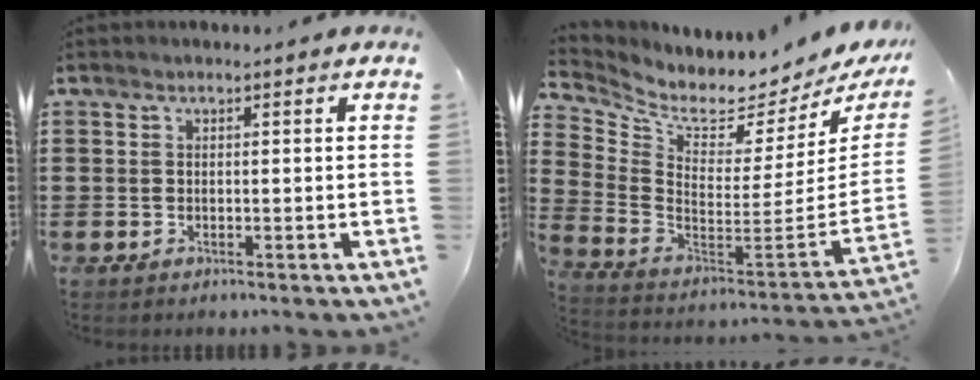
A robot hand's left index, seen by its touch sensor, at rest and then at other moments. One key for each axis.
{"total": 3.9, "fx": 3.4, "fy": 1.3, "fz": 1.5, "tx": -0.057, "ty": -0.054, "tz": 0.051}